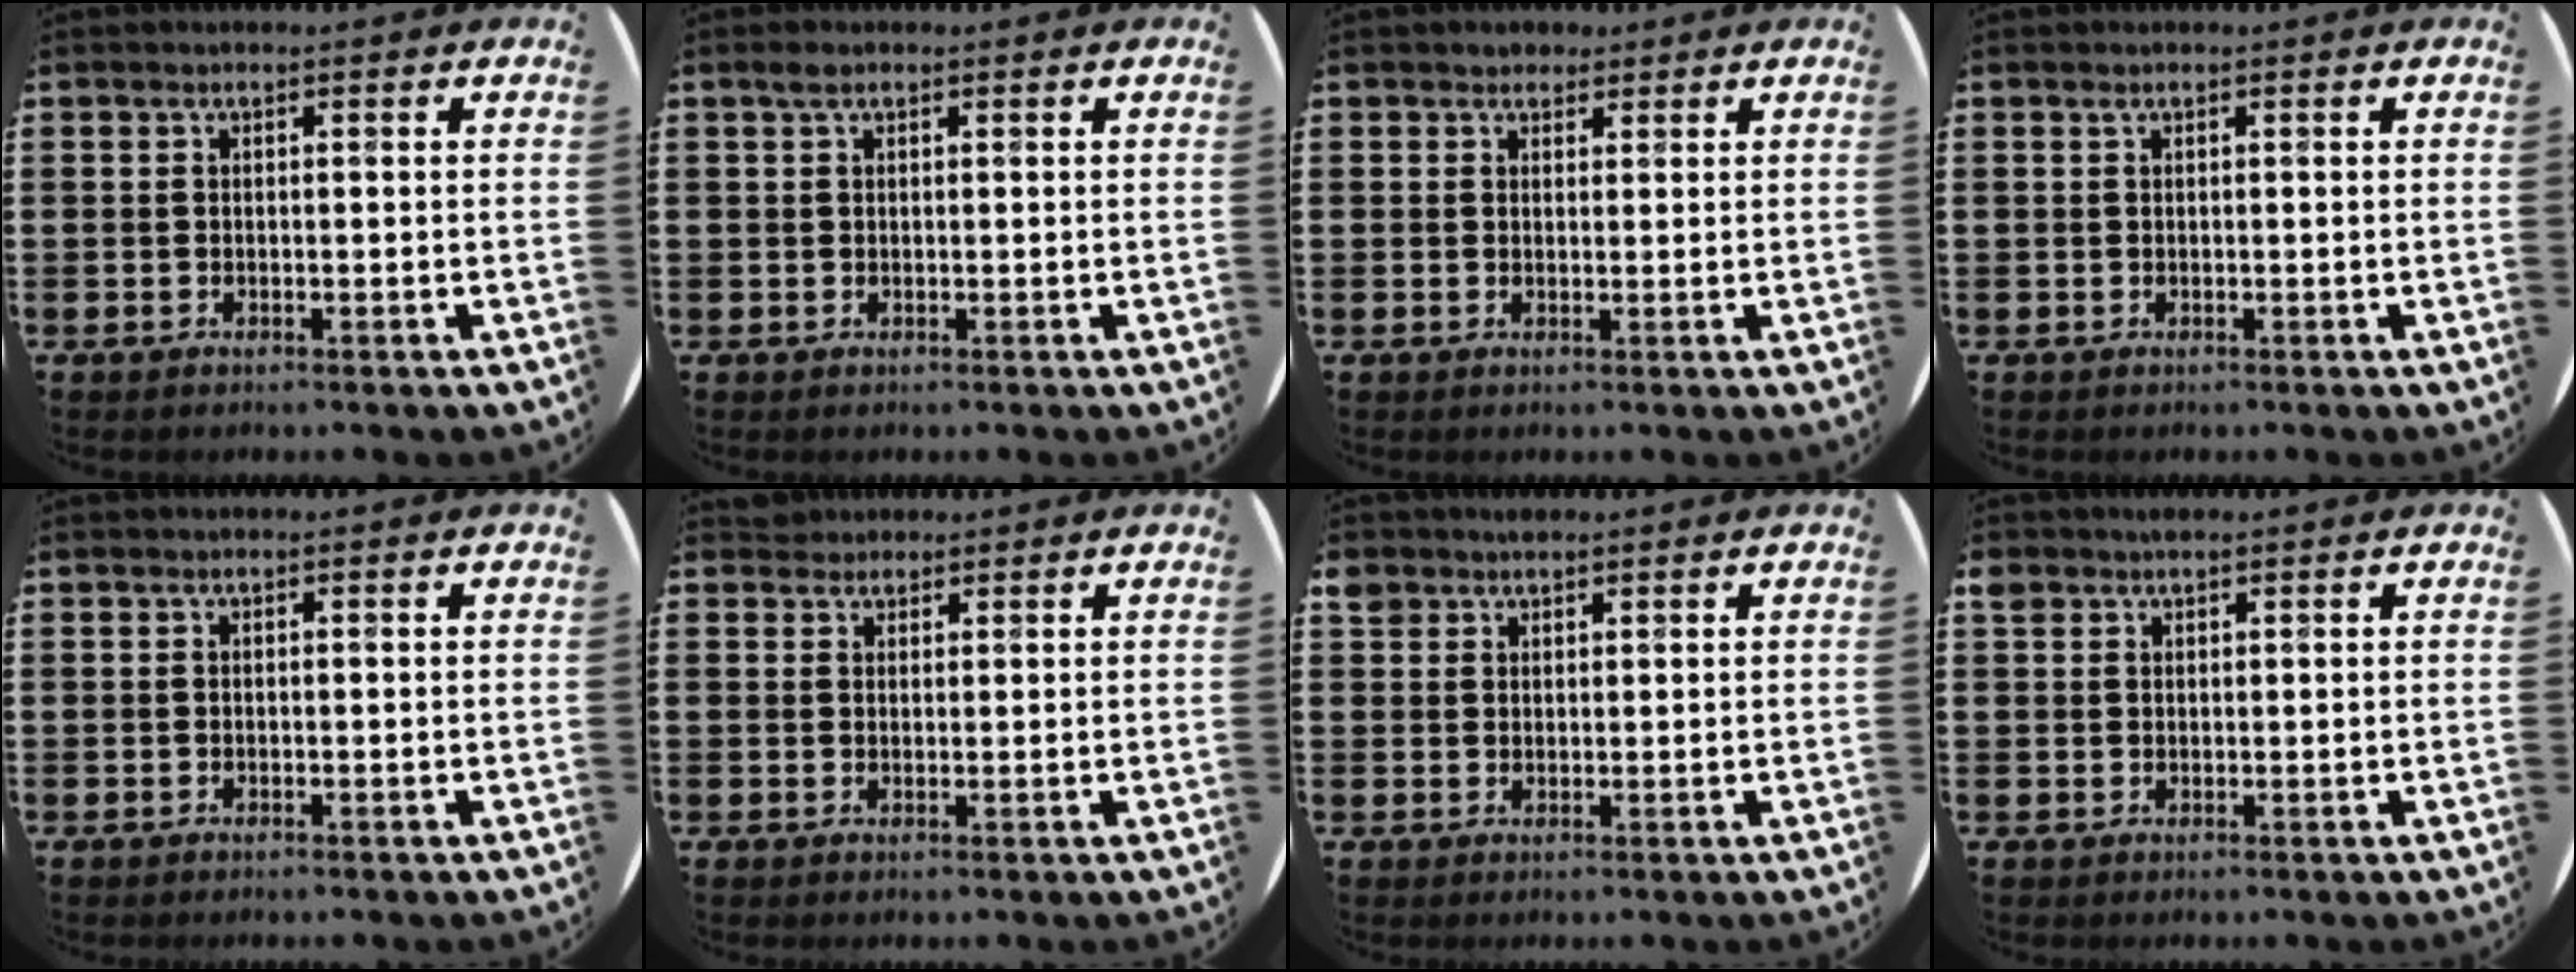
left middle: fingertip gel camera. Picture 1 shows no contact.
{"total": 1.0, "force": [0.7, 0.7, 0.4], "torque": [-0.003, 0.002, 0.011]}
{"total": 1.5, "force": [1.3, 0.6, 0.0], "torque": [0.006, 0.000, 0.024]}
{"total": 0.0}
{"total": 0.0}
{"total": 1.8, "force": [1.7, 0.7, -0.2], "torque": [0.000, 0.005, 0.034]}
{"total": 2.1, "force": [1.8, 1.1, 0.1], "torque": [0.003, 0.001, 0.034]}
{"total": 1.2, "force": [1.1, 0.6, 0.2], "torque": [-0.005, 0.003, 0.021]}